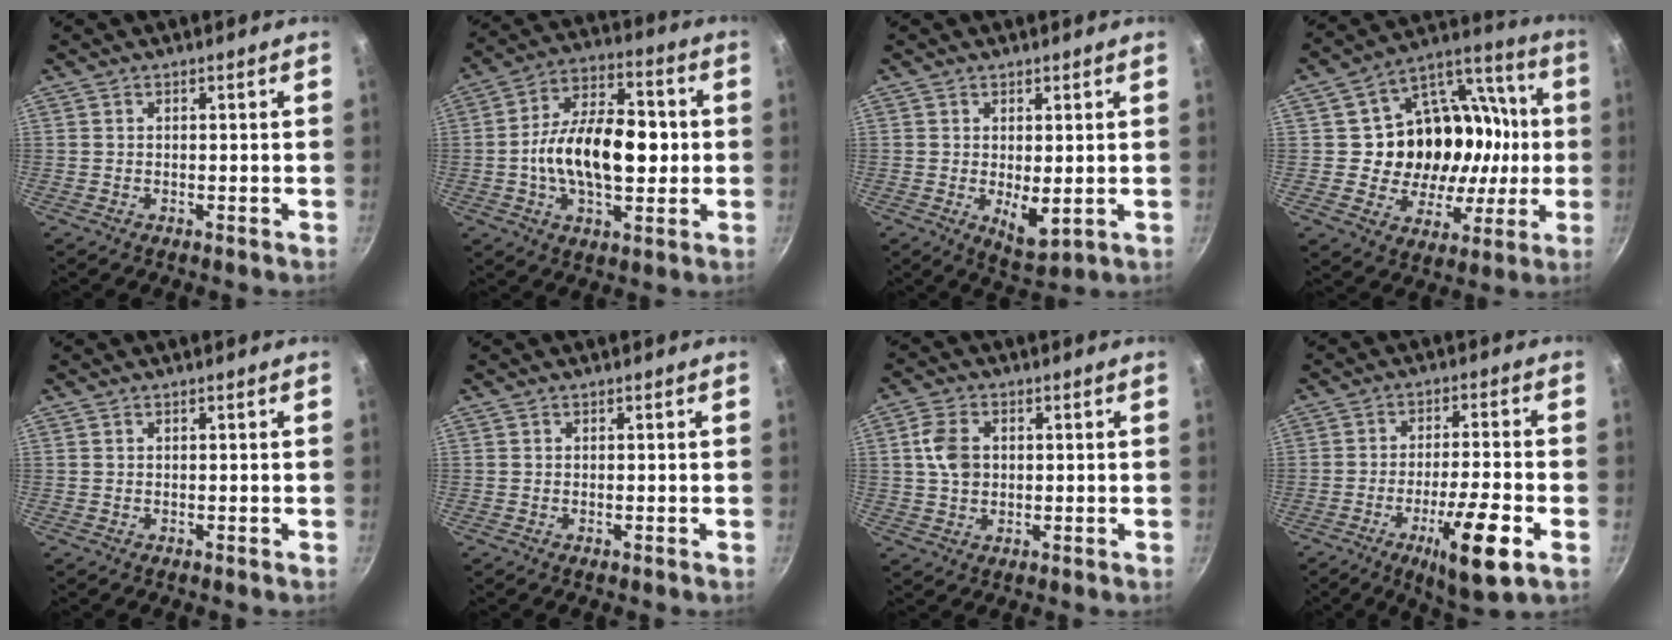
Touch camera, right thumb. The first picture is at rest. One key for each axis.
{"total": 17.7, "fx": -0.8, "fy": 9.8, "fz": 14.7, "tx": -0.213, "ty": 0.031, "tz": -0.026}
{"total": 5.6, "fx": -0.2, "fy": 2.6, "fz": 5.0, "tx": -0.069, "ty": -0.016, "tz": 0.006}
{"total": 23.0, "fx": 0.0, "fy": 18.5, "fz": 13.6, "tx": -0.171, "ty": 0.036, "tz": 0.005}
{"total": 0.0}
{"total": 0.0}
{"total": 6.4, "fx": 1.0, "fy": 4.6, "fz": 4.3, "tx": -0.071, "ty": 0.005, "tz": 0.017}
{"total": 12.8, "fx": -5.3, "fy": 2.2, "fz": 11.4, "tx": -0.192, "ty": 0.018, "tz": -0.082}